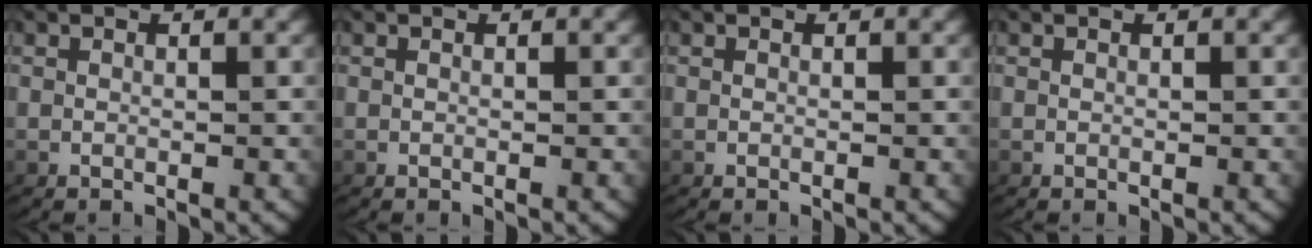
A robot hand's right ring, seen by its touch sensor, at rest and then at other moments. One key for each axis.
{"total": 0.0}
{"total": 0.0}
{"total": 0.0}